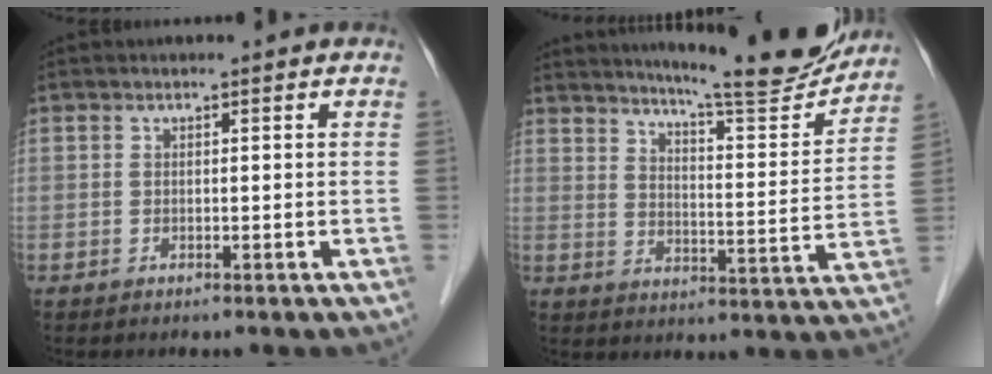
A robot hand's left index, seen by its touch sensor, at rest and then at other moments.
{"total": 16.5, "force": [15.3, 0.6, 6.1], "torque": [-0.094, -0.050, 0.203]}